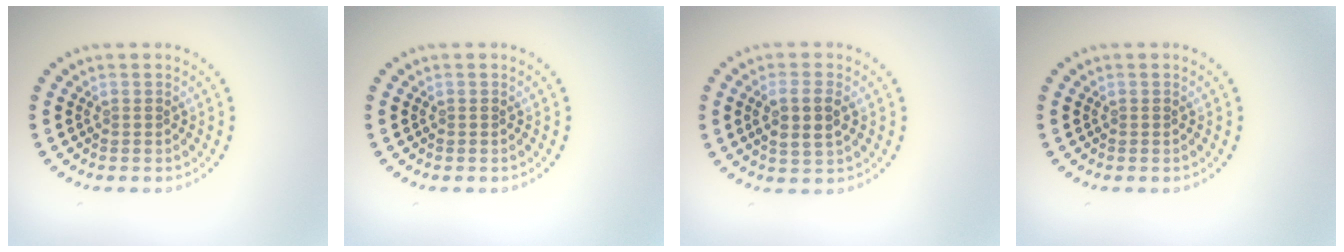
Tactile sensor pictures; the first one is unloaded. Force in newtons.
{"total": 0.0}
{"total": 2.9, "press": 2.8, "slide": 0.9}
{"total": 0.0}